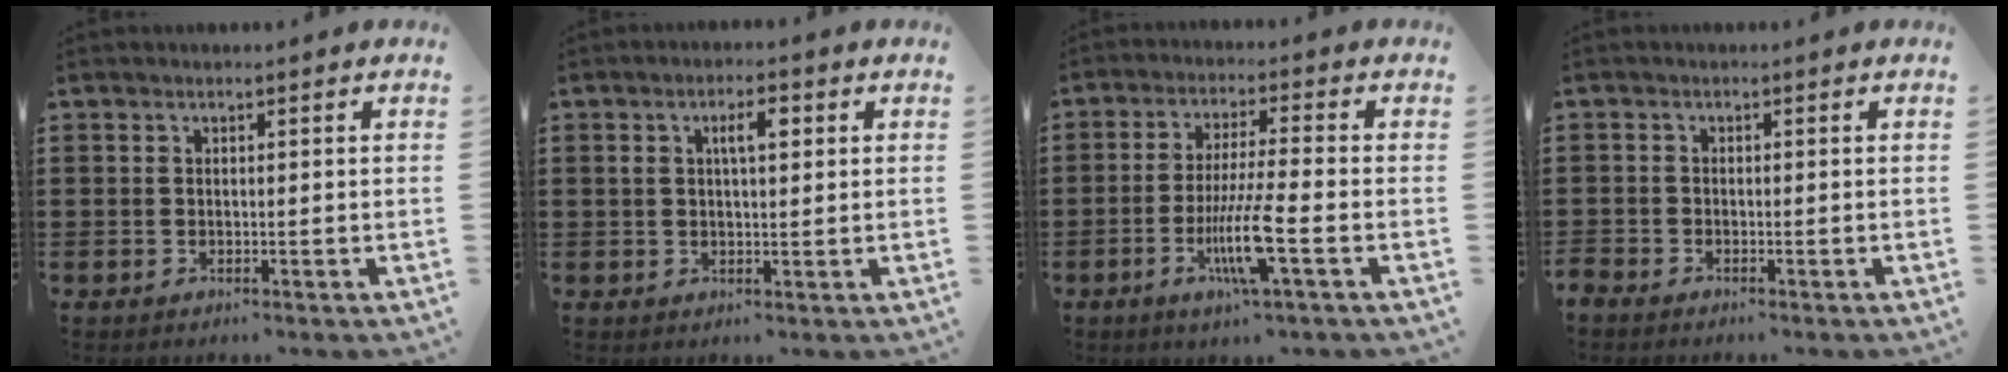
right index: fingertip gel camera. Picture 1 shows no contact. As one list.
[{"total": 4.0, "force": [1.1, 1.5, 3.5], "torque": [-0.064, 0.008, 0.013]}, {"total": 9.1, "force": [-3.5, 0.6, 8.4], "torque": [-0.171, -0.019, -0.069]}, {"total": 1.1, "force": [-1.1, 0.2, 0.0], "torque": [-0.002, -0.001, -0.025]}]